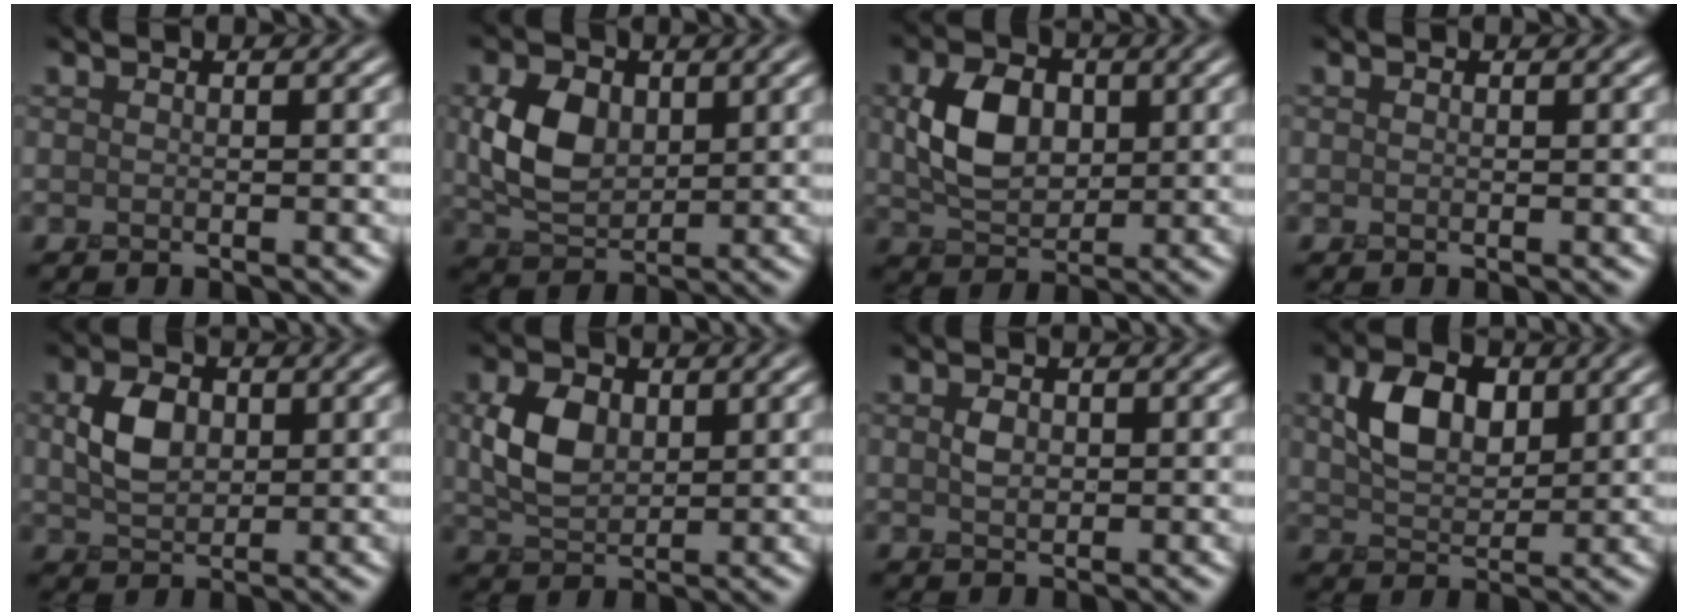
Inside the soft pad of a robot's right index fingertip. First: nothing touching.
{"total": 5.1, "force": [0.3, 3.6, 3.6], "torque": [-0.077, -0.006, 0.005]}
{"total": 5.3, "force": [0.2, 3.7, 3.7], "torque": [-0.077, -0.003, 0.000]}
{"total": 0.0}
{"total": 3.7, "force": [0.2, 2.7, 2.5], "torque": [-0.054, -0.003, -0.001]}
{"total": 4.1, "force": [0.3, 2.9, 2.9], "torque": [-0.064, -0.003, 0.003]}
{"total": 1.2, "force": [-0.1, 1.0, 0.7], "torque": [-0.014, -0.004, -0.004]}
{"total": 4.7, "force": [1.0, 3.2, 3.3], "torque": [-0.069, 0.000, 0.014]}